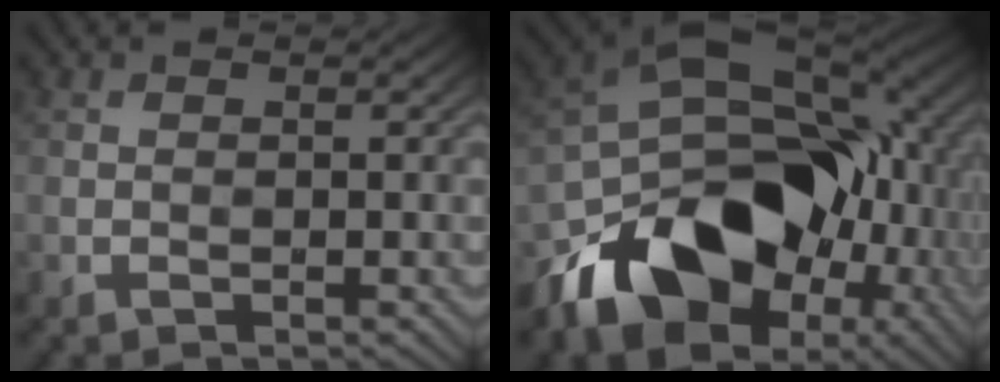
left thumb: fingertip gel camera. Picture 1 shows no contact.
{"total": 18.0, "force": [-5.6, 12.1, 12.1], "torque": [-0.229, -0.024, -0.089]}